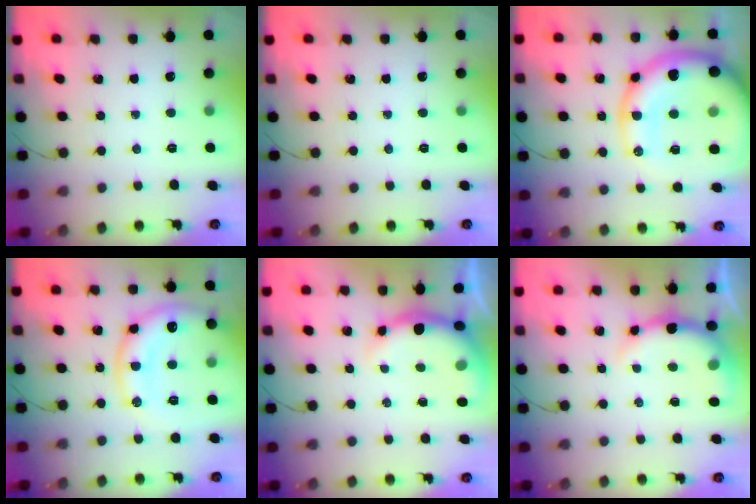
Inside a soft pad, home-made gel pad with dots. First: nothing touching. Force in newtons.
{"total": 0.0}
{"total": 28.5, "press": 27.8, "slide": 6.0}
{"total": 17.2, "press": 17.1, "slide": 1.7}
{"total": 6.5, "press": 6.4, "slide": 1.2}
{"total": 6.9, "press": 6.8, "slide": 1.3}